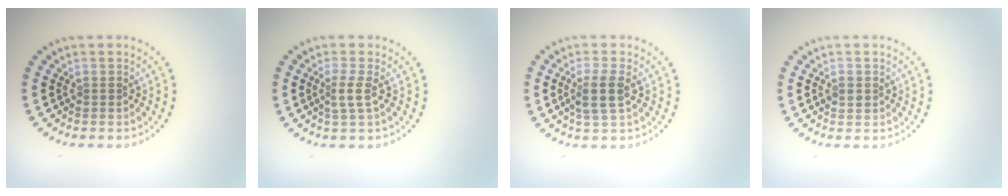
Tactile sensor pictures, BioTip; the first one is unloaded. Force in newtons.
{"total": 1.7, "press": 1.2, "slide": 1.1}
{"total": 2.7, "press": 2.4, "slide": 1.2}
{"total": 1.1, "press": 1.1, "slide": 0.2}